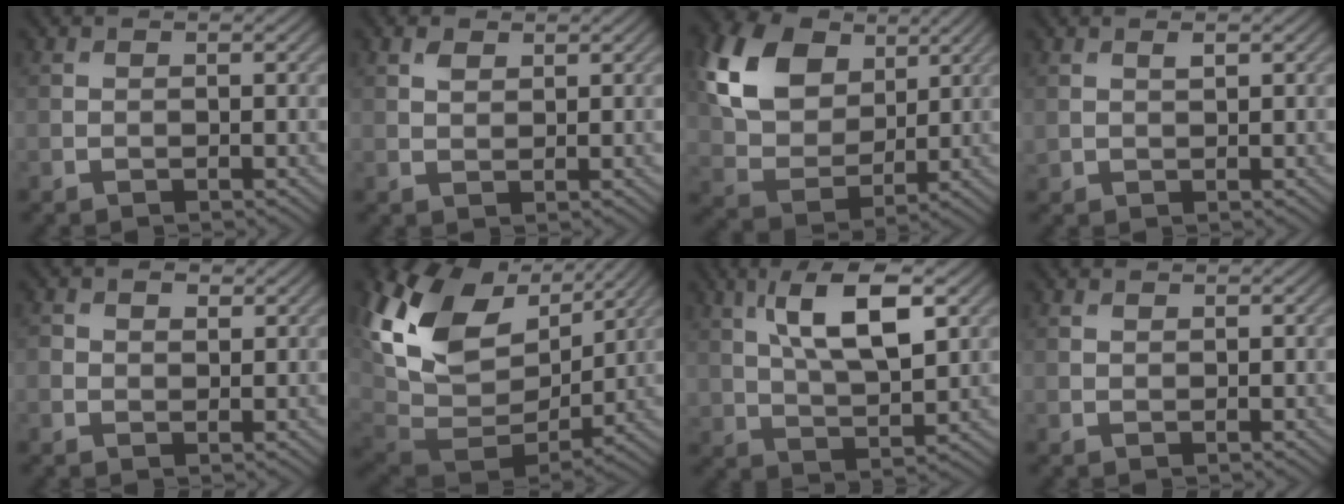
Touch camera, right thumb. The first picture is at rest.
{"total": 1.6, "force": [0.9, 1.0, 0.9], "torque": [-0.019, 0.001, 0.020]}
{"total": 12.9, "force": [5.3, 8.8, 7.7], "torque": [-0.191, 0.017, 0.098]}
{"total": 1.2, "force": [0.7, 0.5, 0.8], "torque": [-0.018, -0.001, 0.017]}
{"total": 2.0, "force": [0.9, 1.4, 1.1], "torque": [-0.024, -0.001, 0.013]}
{"total": 18.1, "force": [6.1, 12.6, 11.5], "torque": [-0.253, -0.007, 0.139]}
{"total": 10.5, "force": [4.1, 4.4, 8.7], "torque": [-0.168, 0.008, 0.076]}
{"total": 0.6, "force": [0.5, 0.3, 0.1], "torque": [-0.002, -0.001, 0.011]}